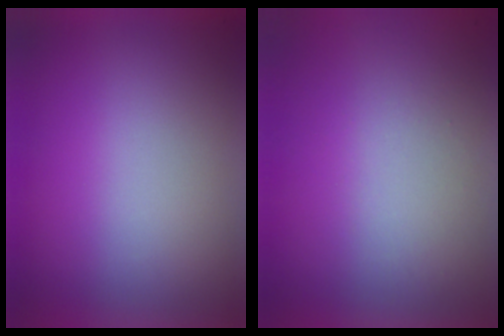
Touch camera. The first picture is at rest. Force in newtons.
{"total": 8.1}